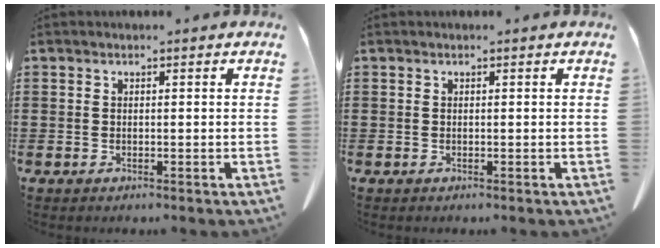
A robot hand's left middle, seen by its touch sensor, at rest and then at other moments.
{"total": 0.0}